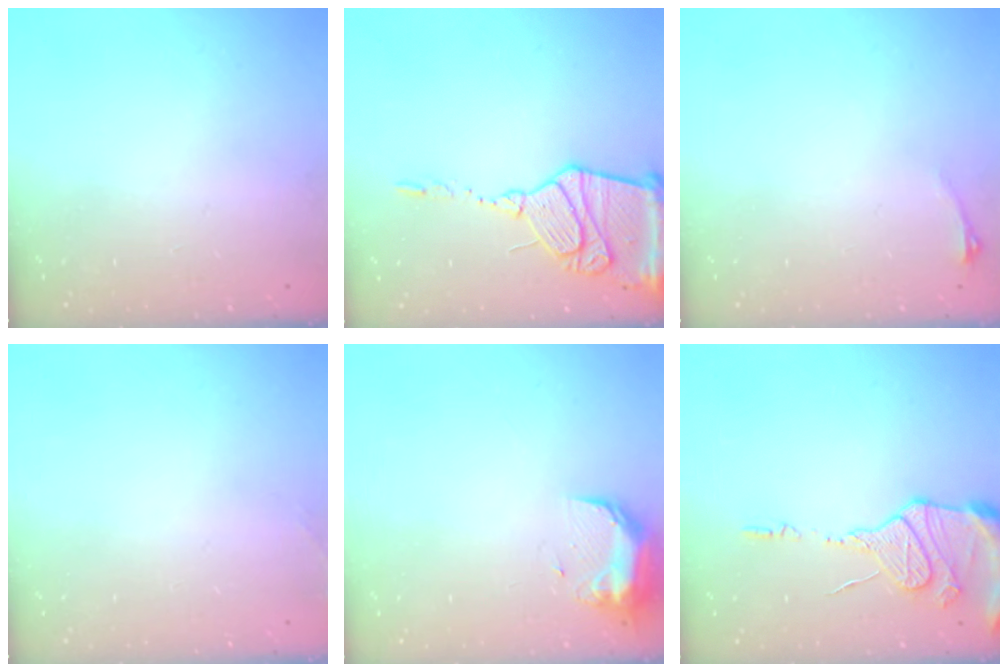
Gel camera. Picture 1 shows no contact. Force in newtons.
{"total": 17.8, "press": 17.7, "slide": 1.5}
{"total": 2.9, "press": 2.6, "slide": 1.5}
{"total": 3.7, "press": 3.7, "slide": 0.5}
{"total": 9.7, "press": 9.7, "slide": 0.7}
{"total": 13.5, "press": 13.4, "slide": 1.7}